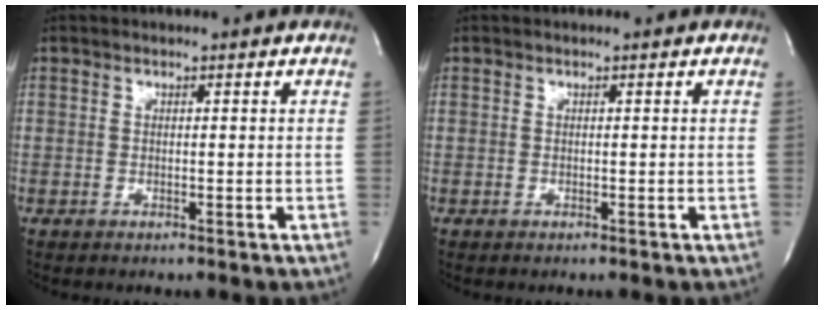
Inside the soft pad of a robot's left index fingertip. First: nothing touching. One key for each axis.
{"total": 0.0}